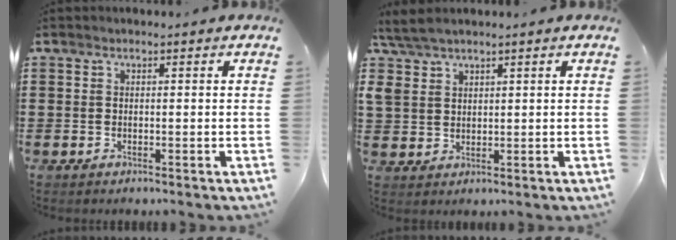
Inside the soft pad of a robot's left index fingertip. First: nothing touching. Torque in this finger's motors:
{"motor_torque": [1.65, -0.49, 0.51, 0.21]}